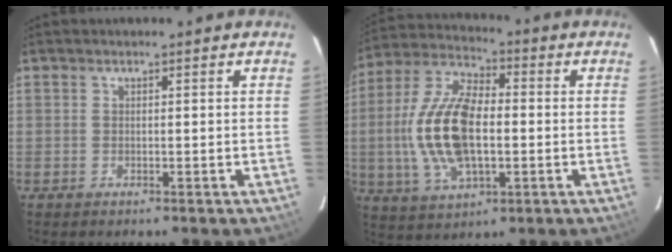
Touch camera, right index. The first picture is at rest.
{"total": 16.7, "force": [-1.4, 8.2, 14.5], "torque": [-0.306, 0.006, -0.025]}